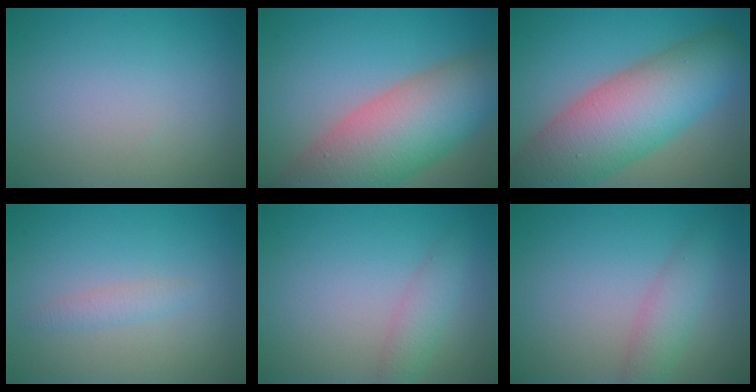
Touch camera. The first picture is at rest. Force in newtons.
{"total": 11.5, "press": 11.5, "slide": 0.8}
{"total": 11.7, "press": 11.7, "slide": 0.5}
{"total": 1.2, "press": 1.2, "slide": 0.0}
{"total": 2.2, "press": 2.2, "slide": 0.1}
{"total": 2.6, "press": 2.6, "slide": 0.0}